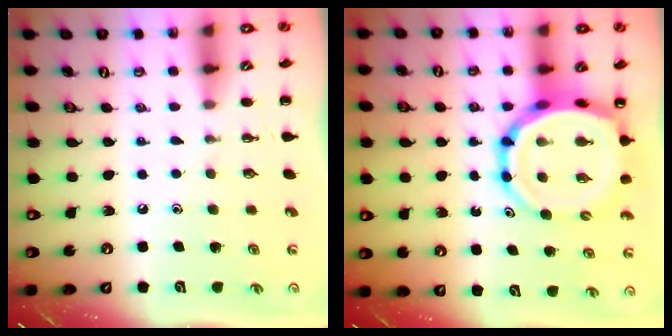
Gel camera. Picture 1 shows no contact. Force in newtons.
{"total": 14.2, "press": 13.6, "slide": 4.1}